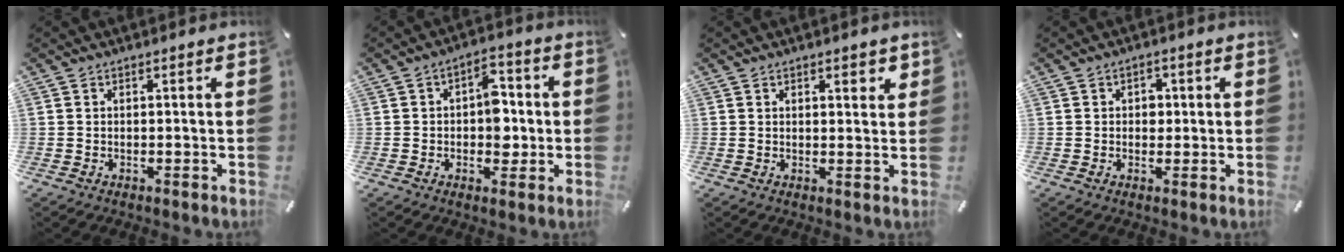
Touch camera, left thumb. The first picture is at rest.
{"total": 7.9, "force": [-0.3, 5.5, 5.7], "torque": [-0.057, 0.000, -0.012]}
{"total": 2.4, "force": [1.6, 1.3, 1.3], "torque": [-0.012, -0.002, 0.025]}
{"total": 2.8, "force": [0.1, 2.3, 1.6], "torque": [-0.009, -0.002, -0.007]}